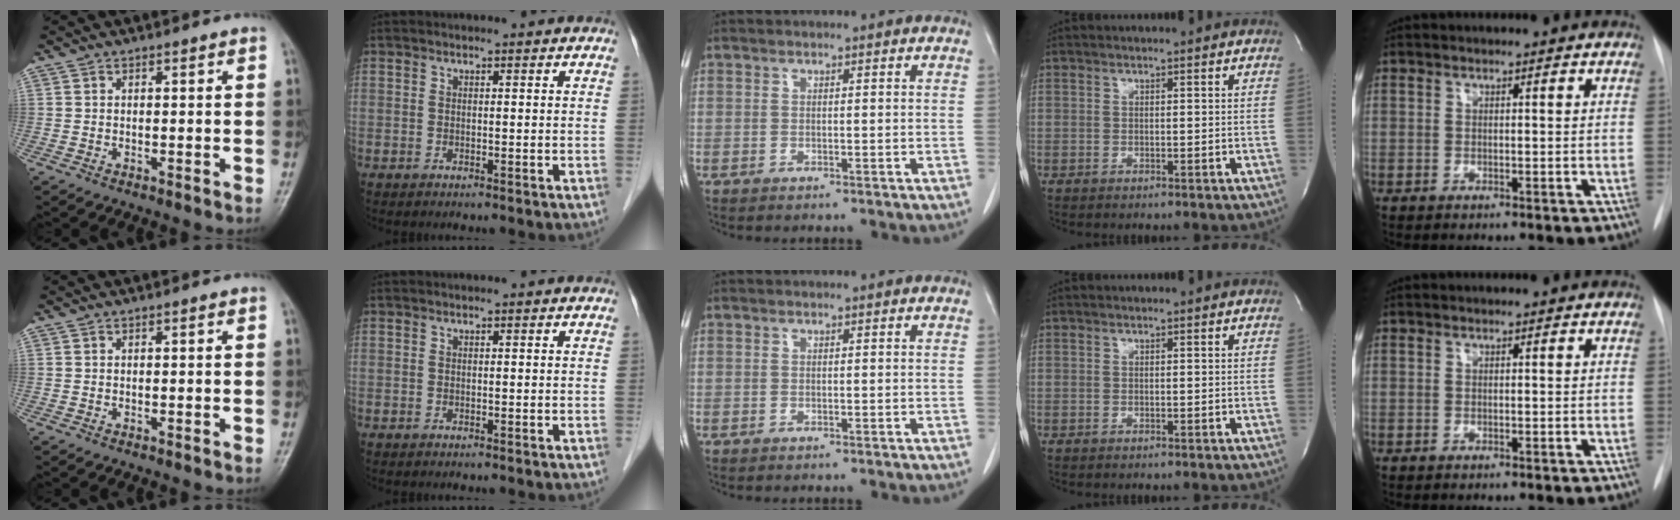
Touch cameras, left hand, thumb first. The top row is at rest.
{}